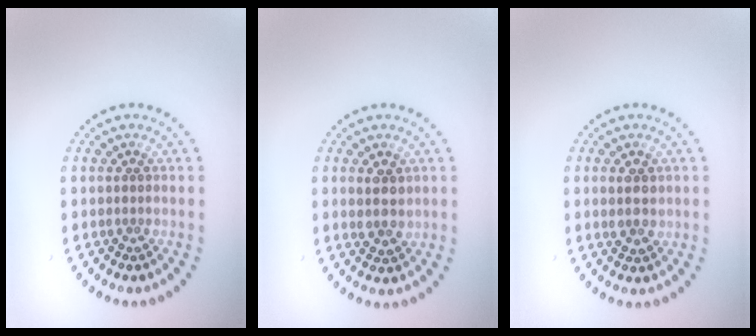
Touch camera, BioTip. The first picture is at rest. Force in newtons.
{"total": 2.4, "press": 2.2, "slide": 1.0}
{"total": 2.3, "press": 2.2, "slide": 0.8}